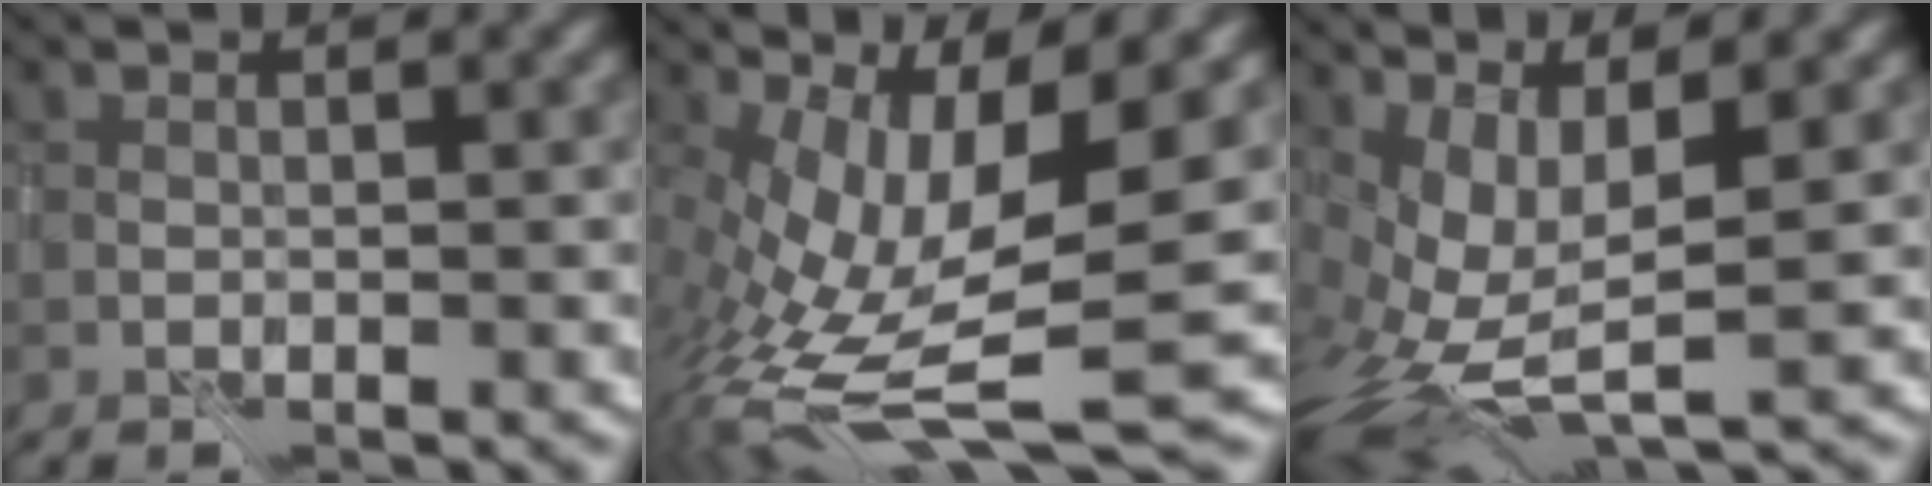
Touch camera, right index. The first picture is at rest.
{"total": 12.1, "force": [-0.5, 3.8, 11.5], "torque": [-0.233, -0.015, 0.004]}
{"total": 6.2, "force": [0.8, 2.3, 5.7], "torque": [-0.138, -0.008, 0.013]}